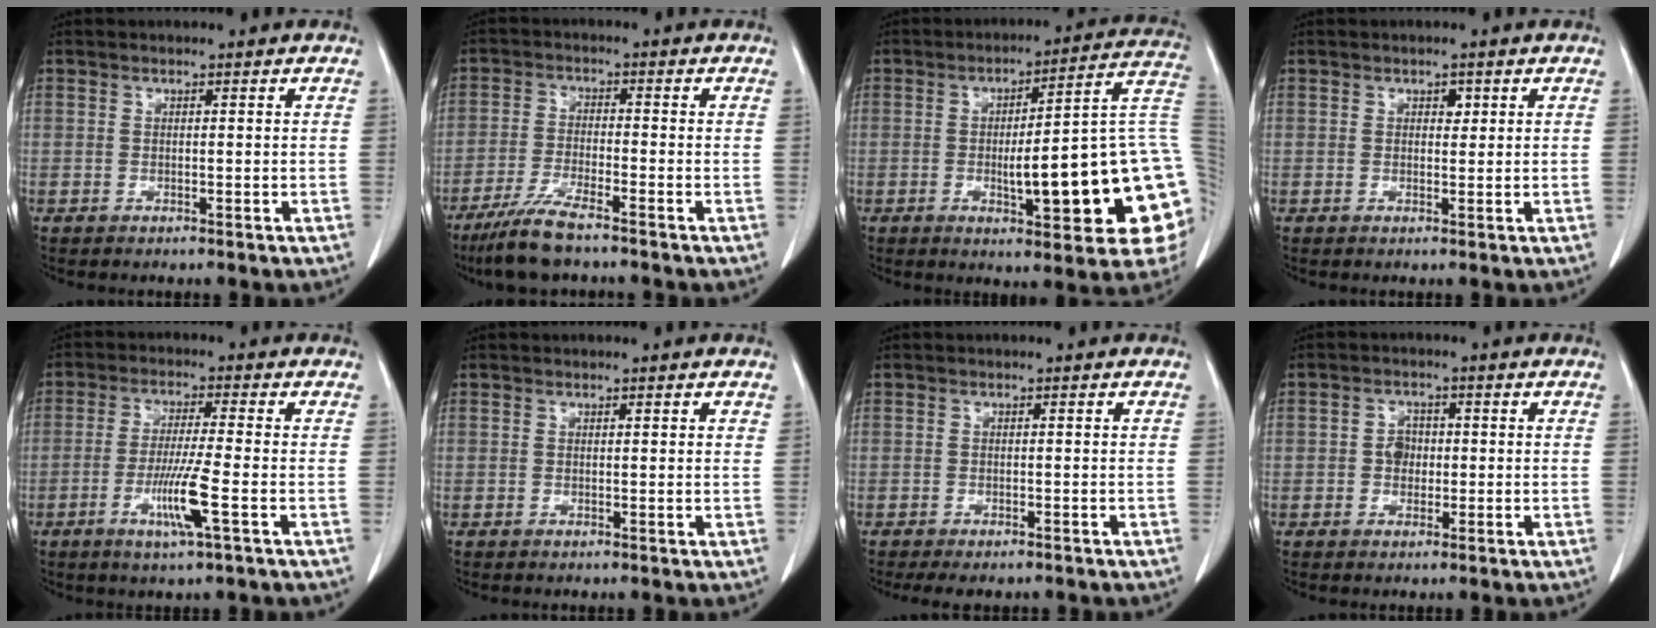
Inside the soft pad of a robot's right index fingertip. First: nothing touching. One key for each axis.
{"total": 7.6, "fx": -5.8, "fy": 0.6, "fz": 4.9, "tx": -0.102, "ty": -0.022, "tz": -0.106}
{"total": 22.4, "fx": -3.3, "fy": 3.2, "fz": 21.9, "tx": -0.203, "ty": 0.026, "tz": -0.038}
{"total": 1.1, "fx": 0.5, "fy": 0.7, "fz": 0.7, "tx": -0.010, "ty": 0.000, "tz": 0.008}
{"total": 7.5, "fx": -2.7, "fy": -0.7, "fz": 6.9, "tx": -0.133, "ty": -0.016, "tz": -0.053}
{"total": 0.6, "fx": 0.4, "fy": 0.1, "fz": 0.5, "tx": -0.012, "ty": 0.001, "tz": 0.007}
{"total": 4.4, "fx": -3.5, "fy": 1.7, "fz": 1.9, "tx": -0.021, "ty": -0.006, "tz": -0.042}
{"total": 2.6, "fx": -0.3, "fy": 2.1, "fz": 1.5, "tx": -0.022, "ty": 0.007, "tz": -0.007}